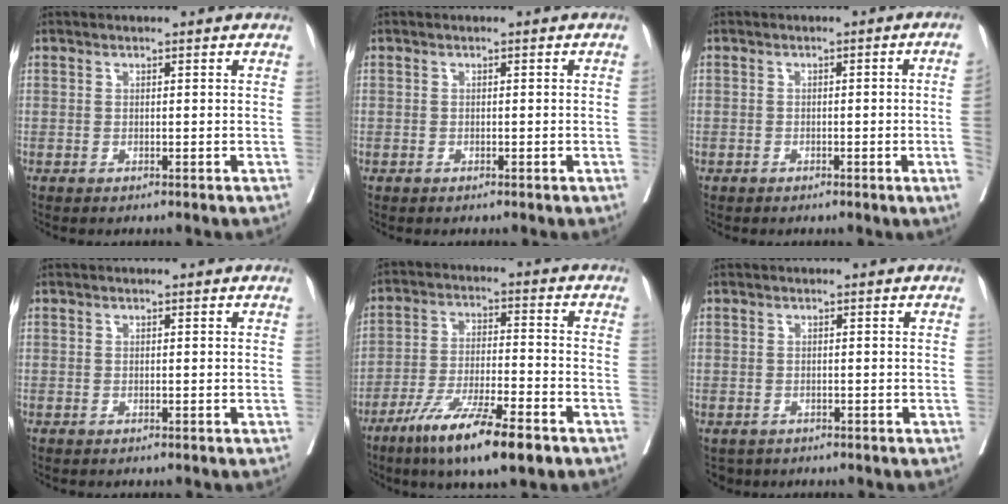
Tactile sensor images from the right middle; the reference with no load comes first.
{"total": 0.0}
{"total": 3.7, "force": [-0.9, -0.8, 3.6], "torque": [-0.043, 0.002, -0.012]}
{"total": 0.0}
{"total": 13.1, "force": [-8.2, 1.4, 10.0], "torque": [-0.180, -0.028, -0.142]}
{"total": 2.0, "force": [-1.4, 1.4, 0.3], "torque": [-0.006, -0.001, -0.020]}